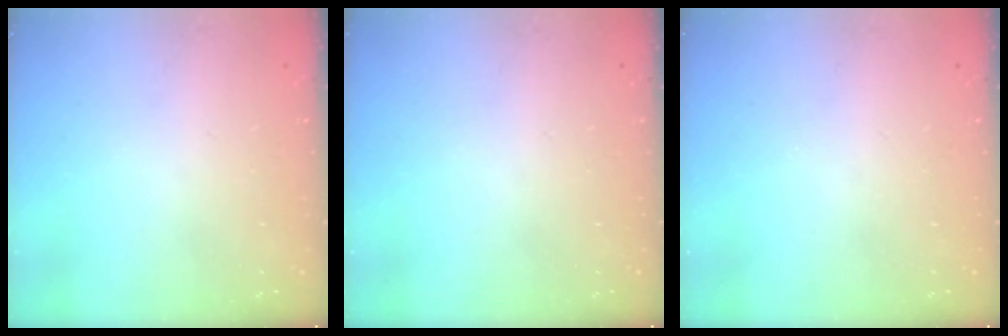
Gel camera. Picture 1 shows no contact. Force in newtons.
{"total": 0.0}
{"total": 0.0}